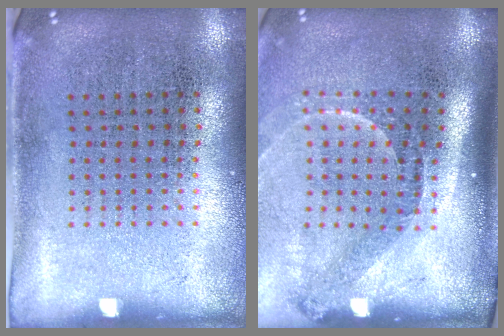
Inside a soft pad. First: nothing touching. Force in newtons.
{"total": 2.0, "press": 1.4, "slide": 1.5}